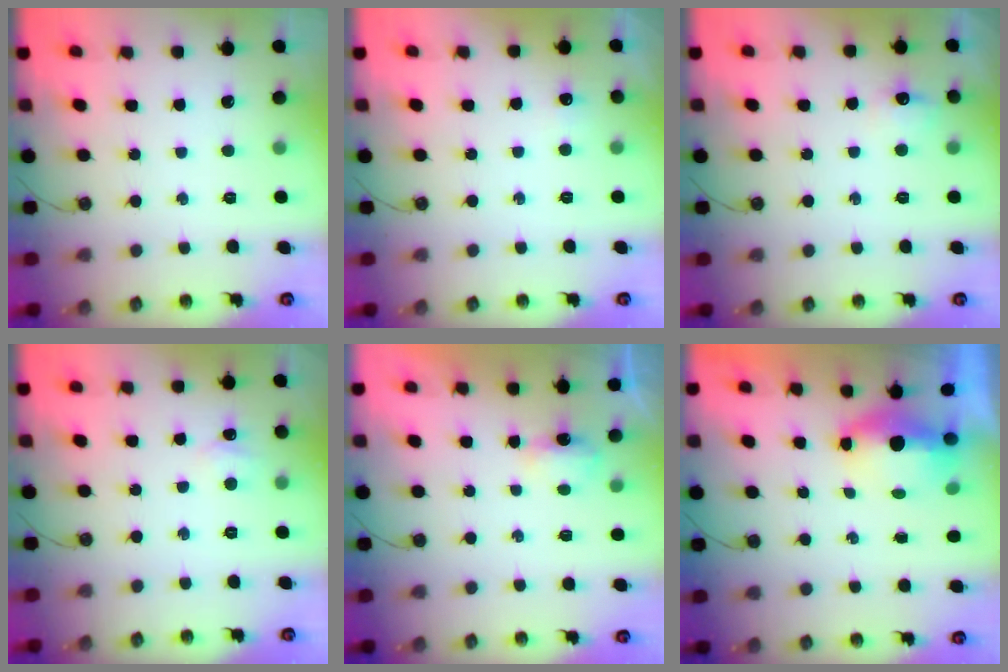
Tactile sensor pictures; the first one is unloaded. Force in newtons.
{"total": 4.1, "press": 4.0, "slide": 0.7}
{"total": 7.2, "press": 7.1, "slide": 0.9}
{"total": 4.6, "press": 4.5, "slide": 0.7}
{"total": 3.6, "press": 3.5, "slide": 0.5}
{"total": 5.5, "press": 5.4, "slide": 0.7}